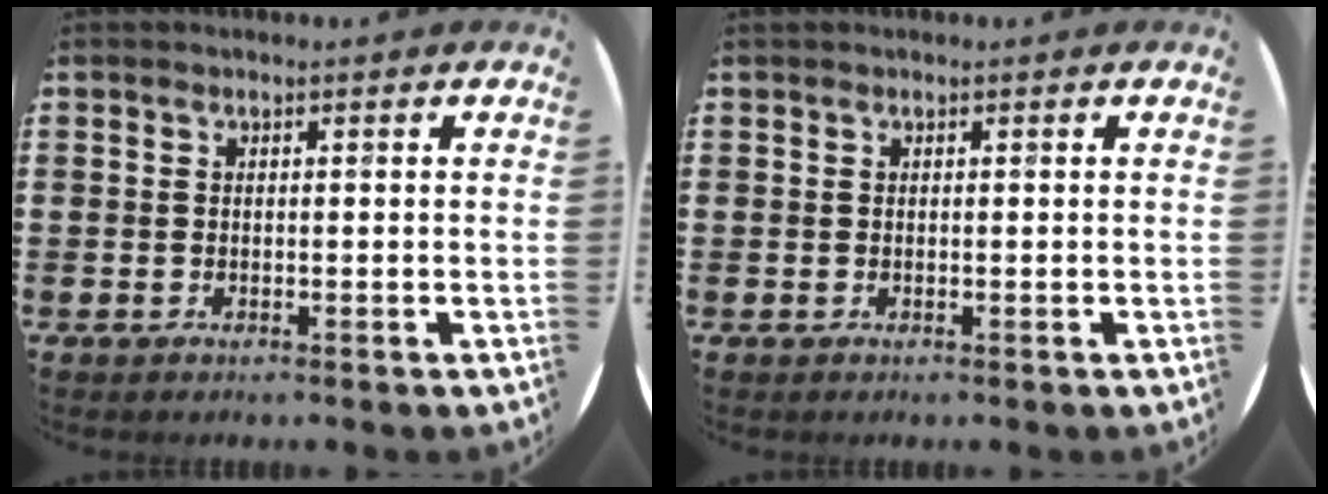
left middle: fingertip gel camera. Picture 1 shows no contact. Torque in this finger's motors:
{"motor_torque": [0.56, -0.62, 0.00, 0.04]}